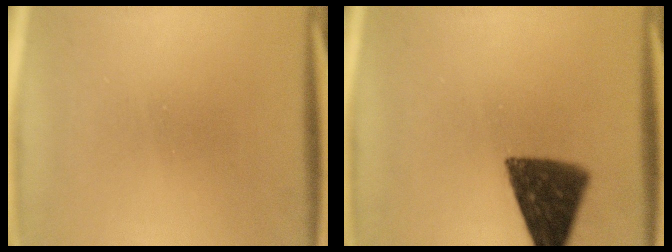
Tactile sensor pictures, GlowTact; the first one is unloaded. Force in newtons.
{"total": 11.3}